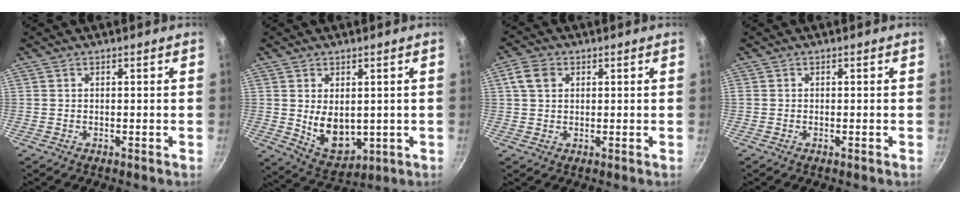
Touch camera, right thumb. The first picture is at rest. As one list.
[{"total": 8.9, "force": [0.6, 6.0, 6.6], "torque": [-0.087, -0.021, 0.035]}, {"total": 4.8, "force": [1.4, 3.7, 2.6], "torque": [-0.038, 0.002, 0.022]}, {"total": 0.5, "force": [-0.3, 0.2, 0.4], "torque": [-0.008, 0.002, -0.007]}]